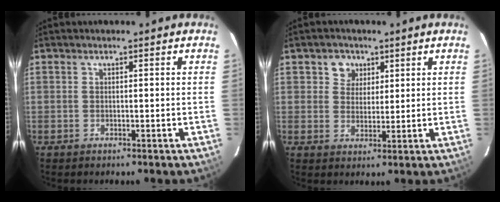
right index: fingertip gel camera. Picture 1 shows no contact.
{"total": 4.3, "force": [1.9, 3.7, 0.8], "torque": [-0.002, 0.011, 0.035]}